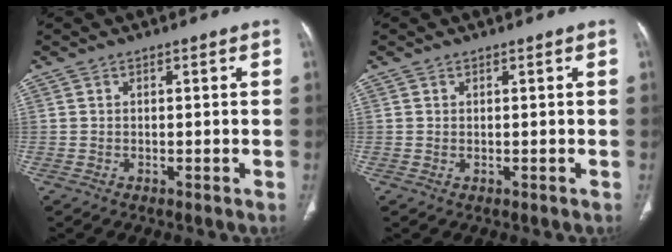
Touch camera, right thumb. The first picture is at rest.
{"total": 0.0}